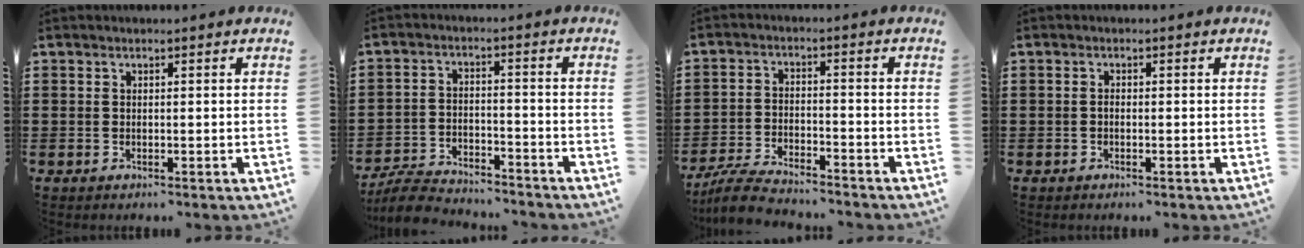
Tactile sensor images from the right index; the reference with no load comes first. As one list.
[{"total": 6.2, "force": [-6.0, 0.9, 1.0], "torque": [-0.025, 0.010, -0.120]}, {"total": 5.7, "force": [-5.5, 0.4, 1.5], "torque": [-0.036, 0.000, -0.109]}, {"total": 0.7, "force": [-0.4, 0.4, 0.5], "torque": [-0.013, -0.003, -0.006]}]